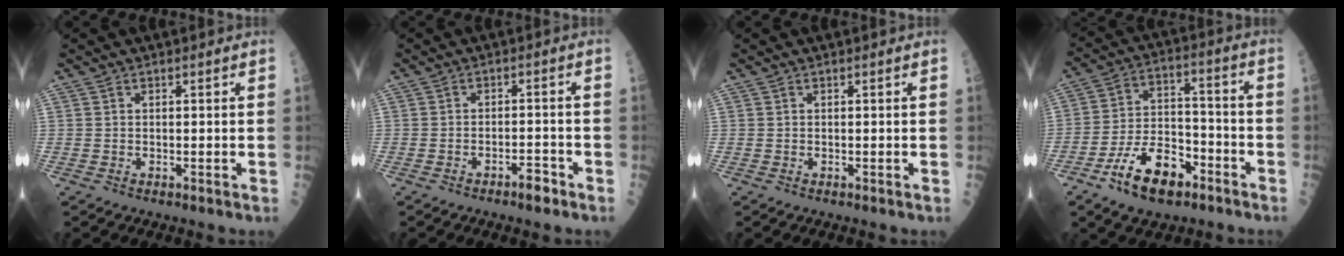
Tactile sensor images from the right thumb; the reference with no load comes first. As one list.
[{"total": 3.0, "force": [-2.1, 0.9, 1.9], "torque": [-0.020, 0.018, -0.033]}, {"total": 0.0}, {"total": 13.8, "force": [-7.6, 7.2, 9.1], "torque": [-0.140, 0.055, -0.132]}]